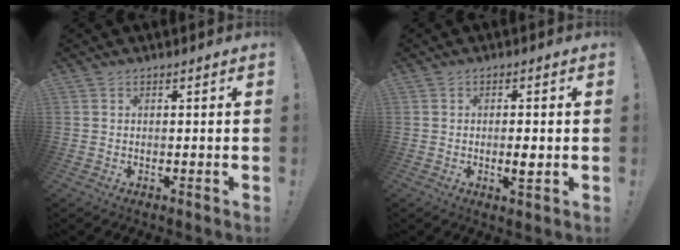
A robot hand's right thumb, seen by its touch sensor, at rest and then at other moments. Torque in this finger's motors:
{"motor_torque": [-0.09, 0.27, 0.09, -0.05, -0.06]}